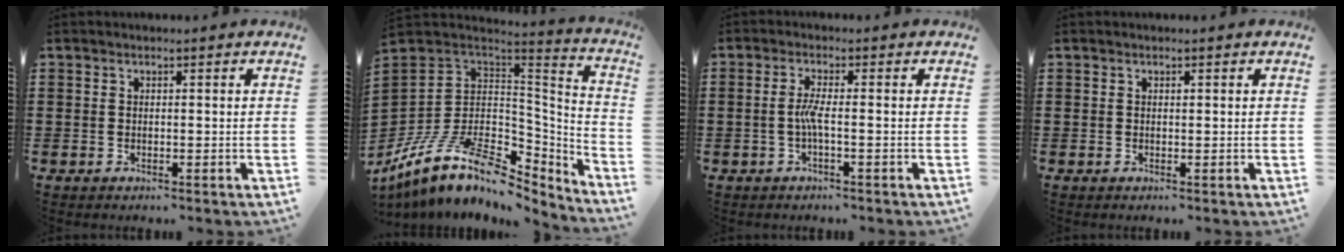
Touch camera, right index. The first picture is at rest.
{"total": 12.9, "force": [-6.5, 7.1, 8.5], "torque": [-0.196, 0.003, -0.117]}
{"total": 3.1, "force": [-0.8, 0.0, 3.0], "torque": [-0.071, -0.008, -0.021]}
{"total": 0.0}